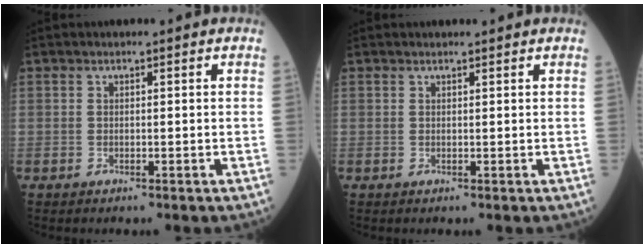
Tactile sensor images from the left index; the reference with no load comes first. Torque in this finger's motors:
{"motor_torque": [0.79, -1.35, -0.17, -0.06]}